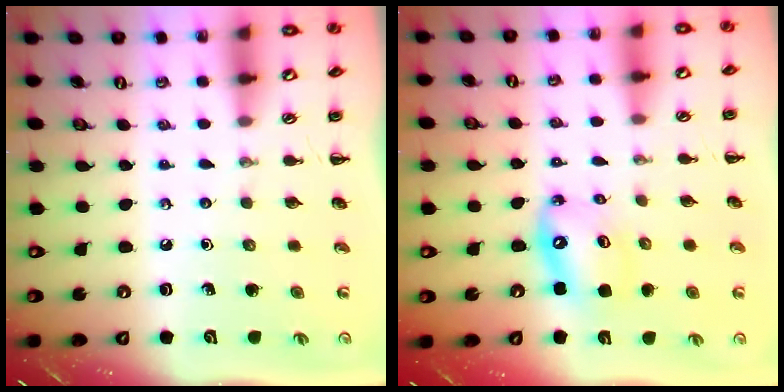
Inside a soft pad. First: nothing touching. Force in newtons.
{"total": 9.6, "press": 9.3, "slide": 2.4}